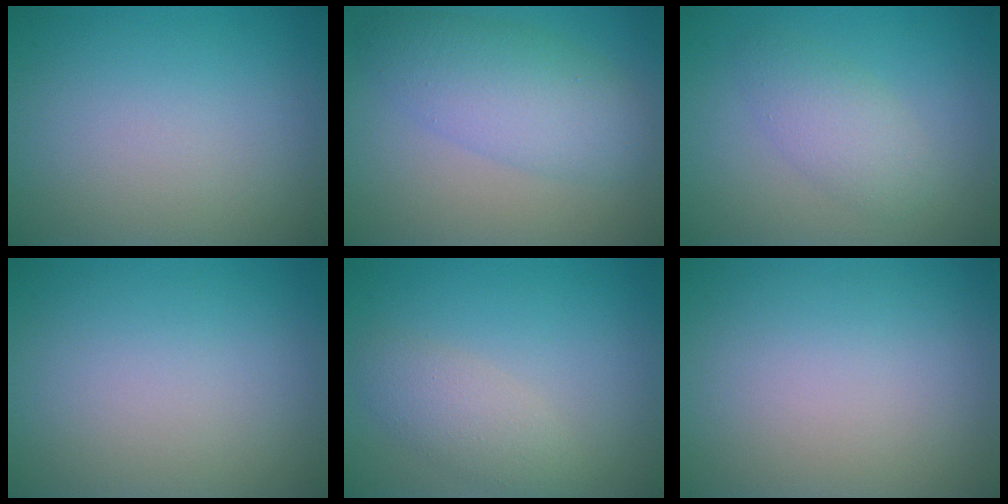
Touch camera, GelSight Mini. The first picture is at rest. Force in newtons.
{"total": 5.3, "press": 5.3, "slide": 0.1}
{"total": 2.7, "press": 2.7, "slide": 0.1}
{"total": 0.0}
{"total": 2.8, "press": 2.8, "slide": 0.2}
{"total": 0.0}